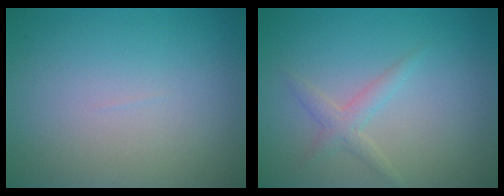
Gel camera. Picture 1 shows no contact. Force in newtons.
{"total": 1.7, "press": 1.7, "slide": 0.1}